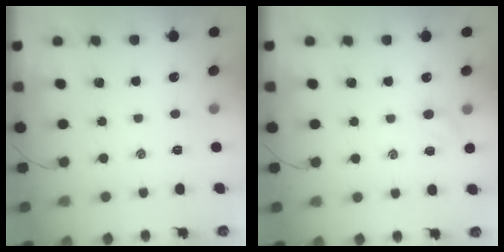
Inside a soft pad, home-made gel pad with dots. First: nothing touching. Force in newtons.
{"total": 4.9, "press": 4.8, "slide": 1.1}